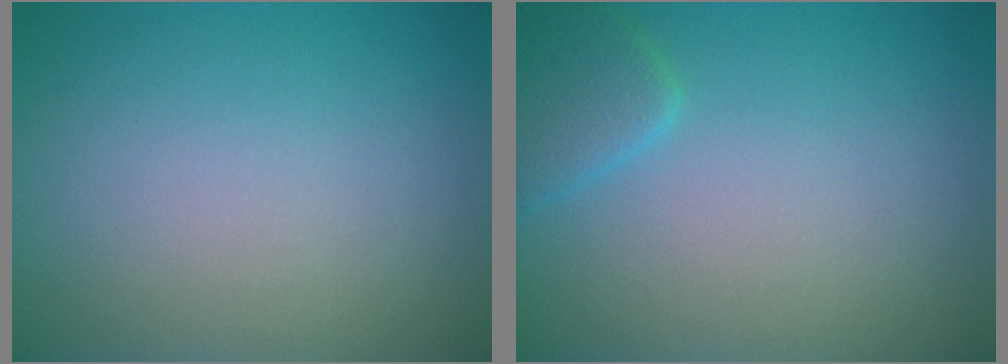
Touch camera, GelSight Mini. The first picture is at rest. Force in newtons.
{"total": 2.3, "press": 2.3, "slide": 0.2}